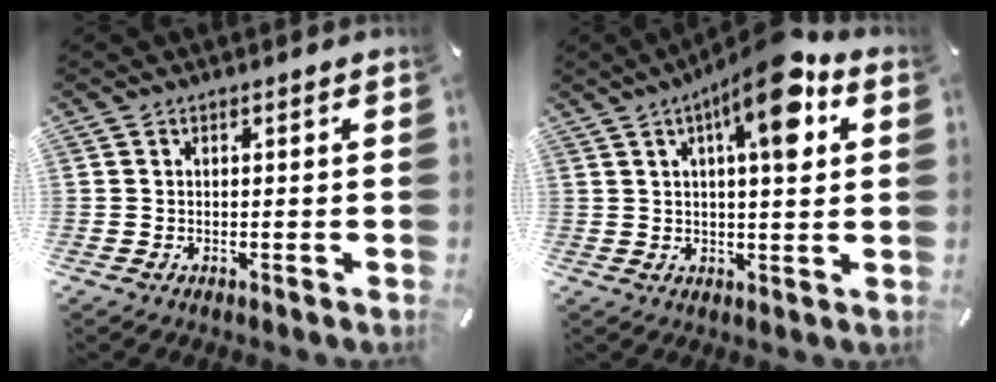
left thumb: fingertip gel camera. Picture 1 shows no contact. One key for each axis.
{"total": 13.6, "fx": 5.7, "fy": 3.6, "fz": 11.8, "tx": -0.169, "ty": -0.025, "tz": 0.085}